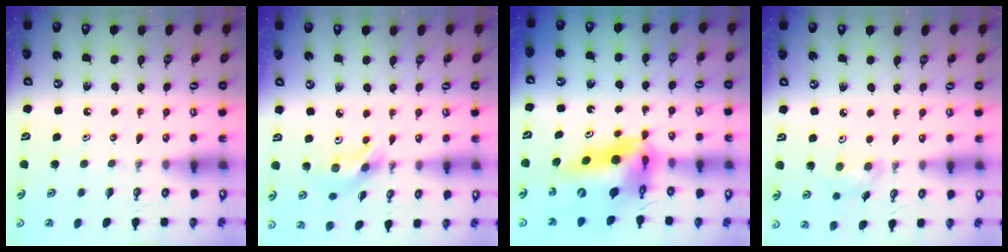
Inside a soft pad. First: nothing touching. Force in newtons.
{"total": 7.0, "press": 7.0, "slide": 0.2}
{"total": 16.1, "press": 16.1, "slide": 1.4}
{"total": 4.9, "press": 4.5, "slide": 1.9}